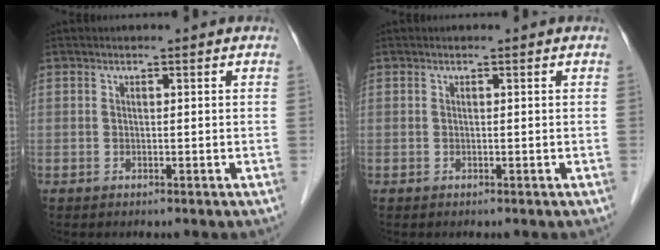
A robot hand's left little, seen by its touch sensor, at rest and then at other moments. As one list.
[{"total": 0.0}]